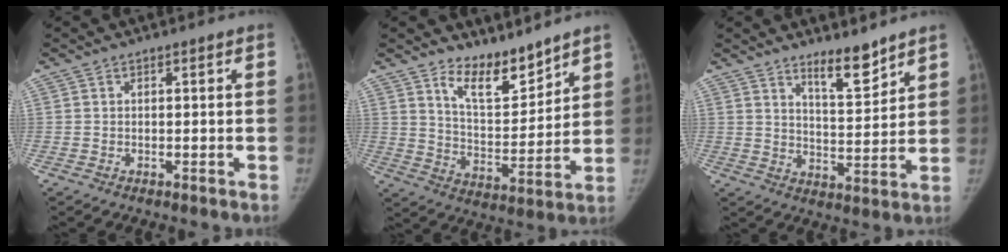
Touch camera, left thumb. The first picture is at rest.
{"total": 9.8, "force": [8.1, 3.5, 4.3], "torque": [-0.044, -0.076, 0.152]}
{"total": 7.6, "force": [6.1, 1.8, 4.2], "torque": [-0.050, -0.057, 0.104]}